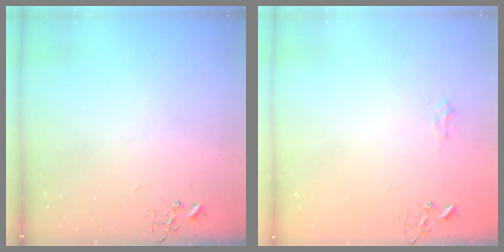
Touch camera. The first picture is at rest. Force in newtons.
{"total": 6.7, "press": 6.6, "slide": 0.7}